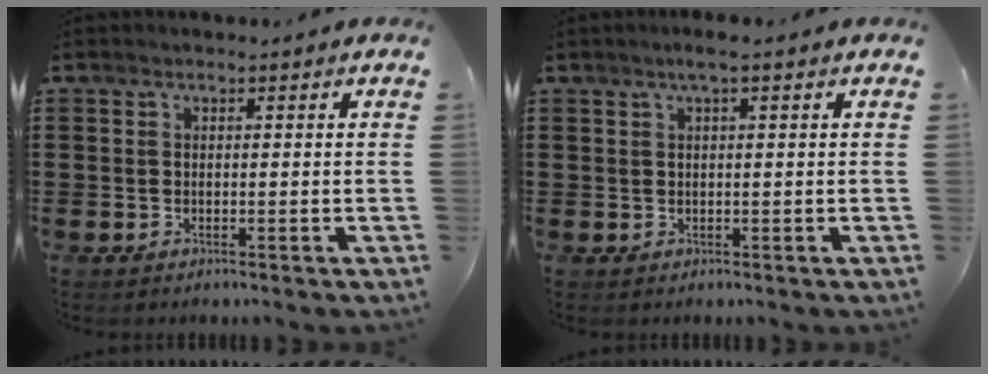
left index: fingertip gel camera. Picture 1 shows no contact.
{"total": 1.7, "force": [0.8, 0.1, 1.5], "torque": [-0.029, 0.001, 0.014]}